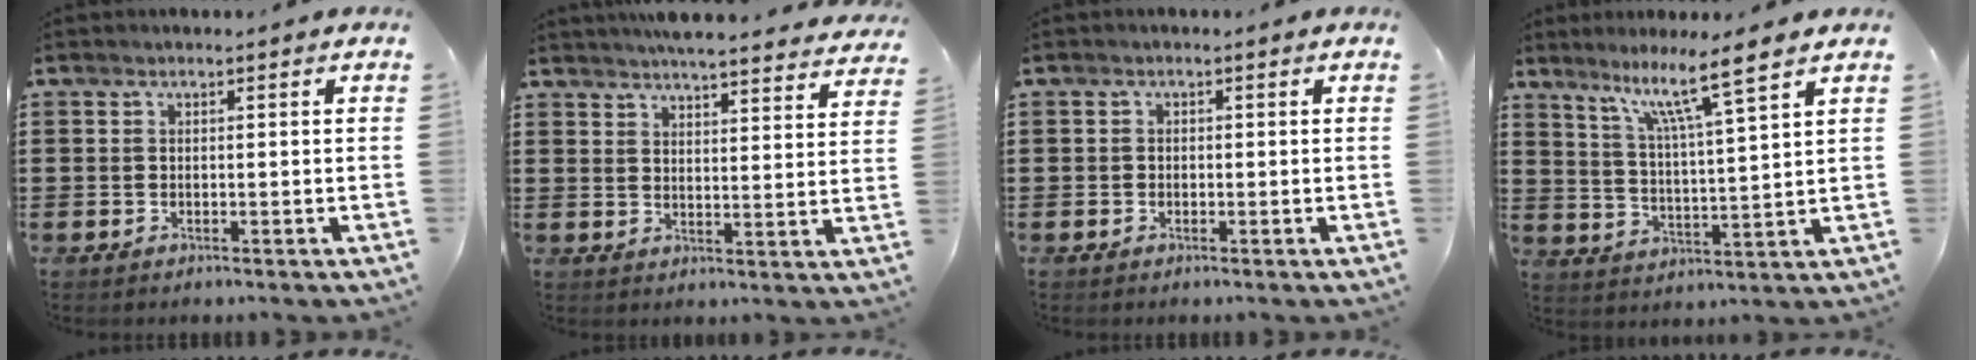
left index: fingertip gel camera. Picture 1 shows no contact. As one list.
[{"total": 4.8, "force": [4.8, -0.2, 0.8], "torque": [-0.029, -0.030, 0.083]}, {"total": 0.6, "force": [-0.4, 0.5, 0.1], "torque": [-0.002, 0.002, -0.008]}, {"total": 8.1, "force": [6.2, -0.6, 5.3], "torque": [-0.114, -0.035, 0.099]}]